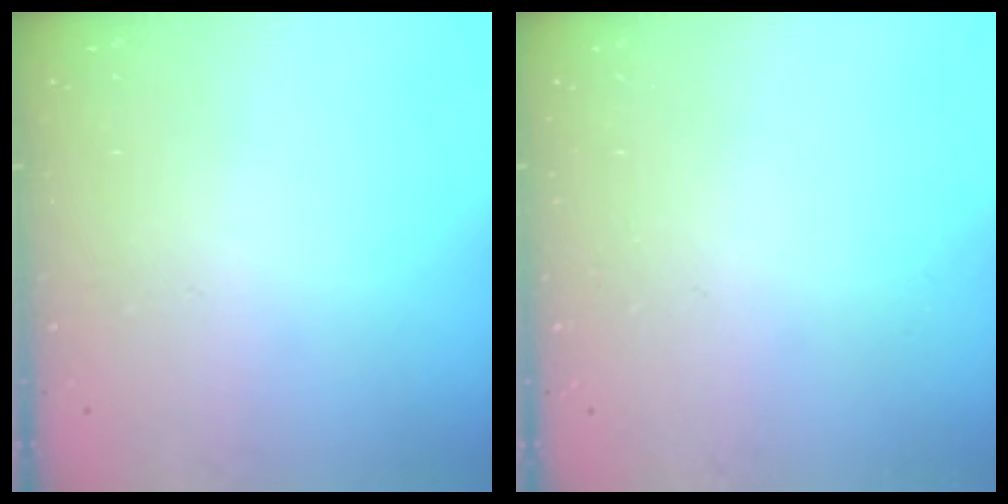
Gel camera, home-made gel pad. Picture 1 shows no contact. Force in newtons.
{"total": 0.0}